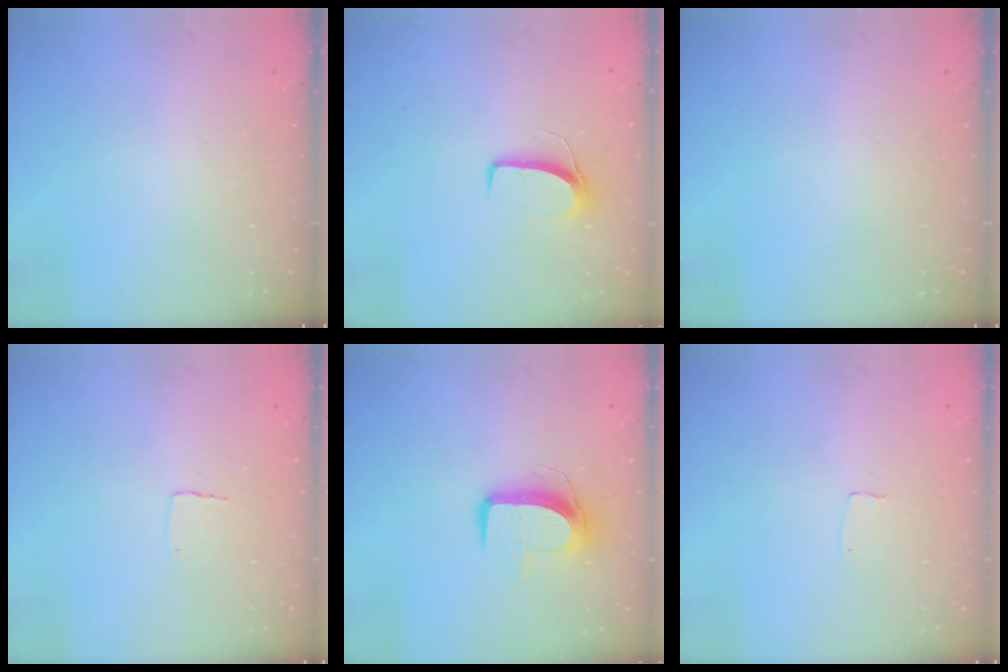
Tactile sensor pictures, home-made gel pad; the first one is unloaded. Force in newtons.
{"total": 7.0, "press": 7.0, "slide": 0.4}
{"total": 0.0}
{"total": 2.7, "press": 2.7, "slide": 0.1}
{"total": 9.9, "press": 9.9, "slide": 0.6}
{"total": 3.0, "press": 3.0, "slide": 0.2}